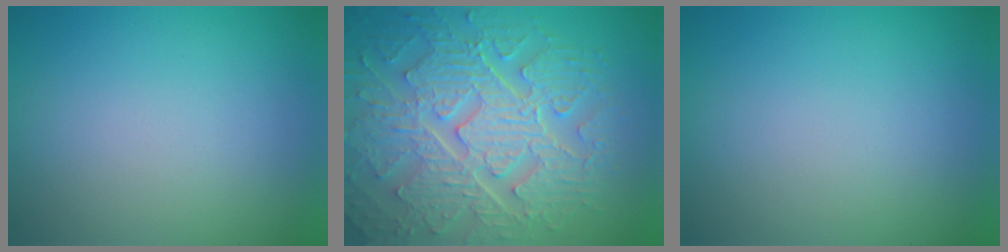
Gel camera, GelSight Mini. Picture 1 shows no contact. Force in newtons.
{"total": 10.1, "press": 6.9, "slide": 7.3}
{"total": 0.0}